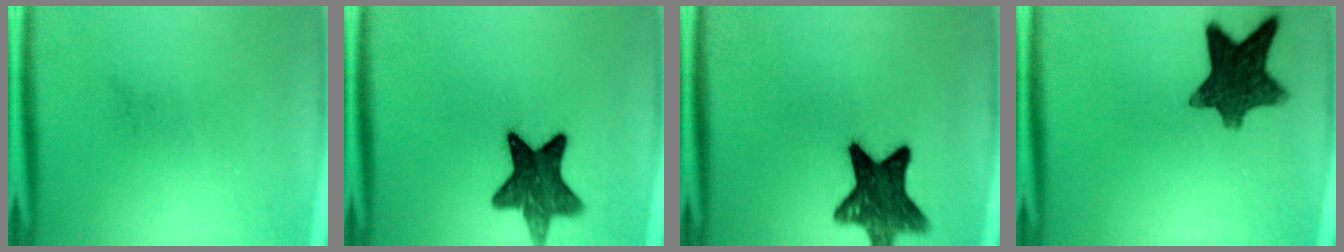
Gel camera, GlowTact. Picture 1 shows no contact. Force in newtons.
{"total": 11.5}
{"total": 12.2}
{"total": 11.6}